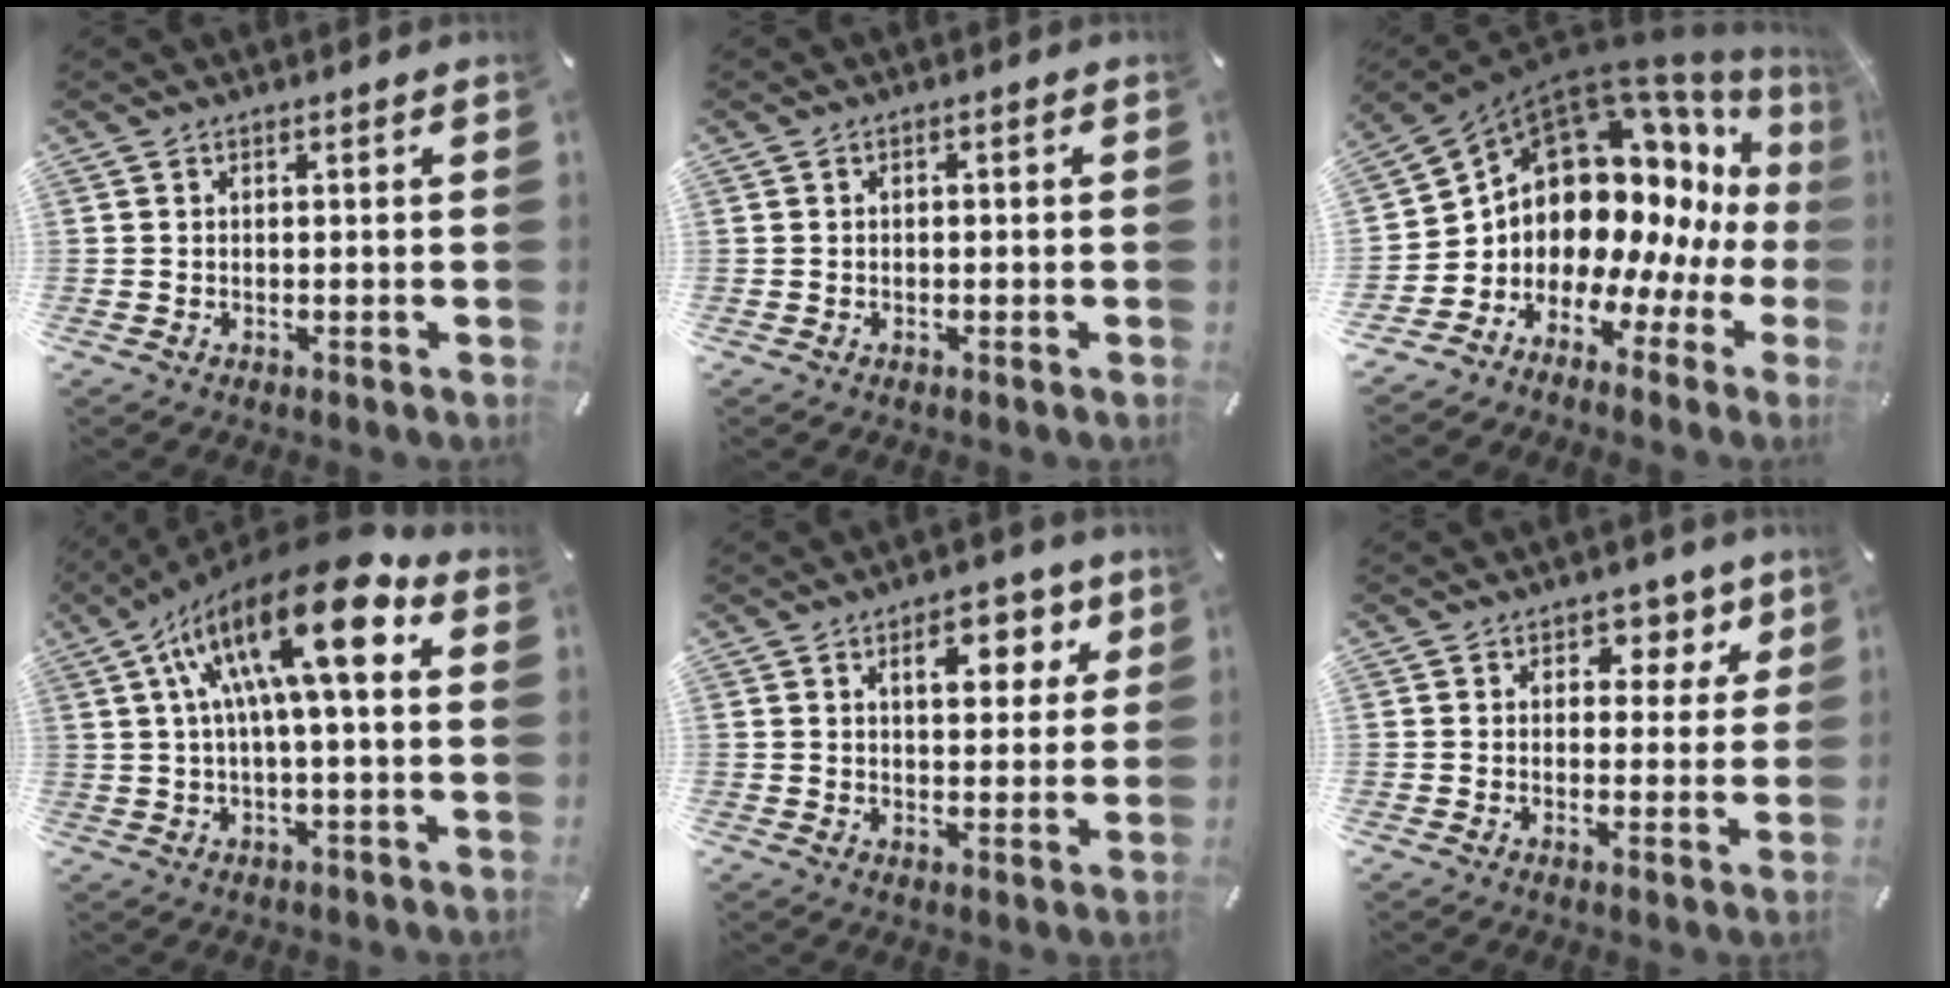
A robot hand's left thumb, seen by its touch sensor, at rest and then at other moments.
{"total": 0.9, "force": [-0.4, 0.5, 0.6], "torque": [-0.012, 0.001, -0.009]}
{"total": 14.7, "force": [5.0, 11.0, 8.4], "torque": [-0.160, -0.079, 0.103]}
{"total": 21.0, "force": [7.0, 6.4, 18.7], "torque": [-0.331, -0.037, 0.104]}
{"total": 9.5, "force": [4.3, 5.4, 6.6], "torque": [-0.073, -0.013, 0.063]}
{"total": 5.9, "force": [3.0, 4.6, 2.3], "torque": [-0.009, -0.018, 0.043]}